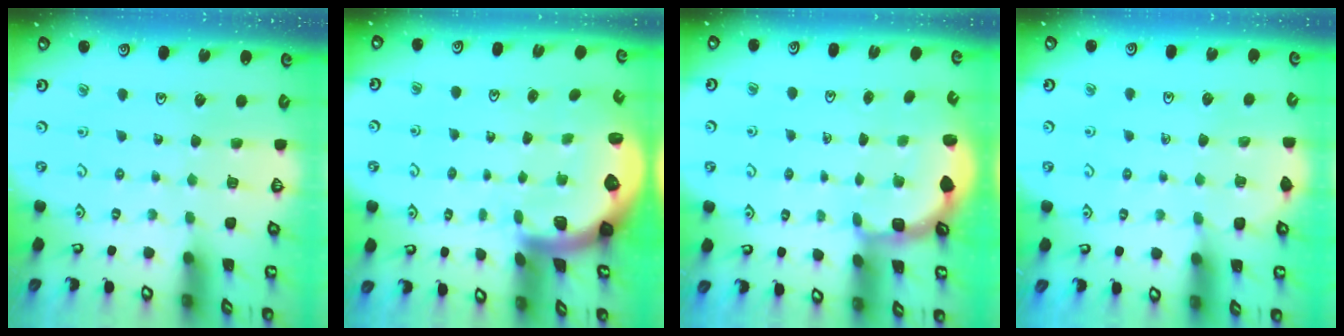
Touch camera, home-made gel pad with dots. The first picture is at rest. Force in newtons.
{"total": 1.9, "press": 1.9, "slide": 0.2}
{"total": 2.7, "press": 2.1, "slide": 1.7}
{"total": 5.1, "press": 4.9, "slide": 1.2}